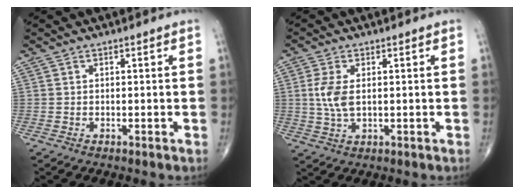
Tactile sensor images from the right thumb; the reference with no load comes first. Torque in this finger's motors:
{"motor_torque": [0.07, 0.08, 0.65, 0.31, 0.07]}